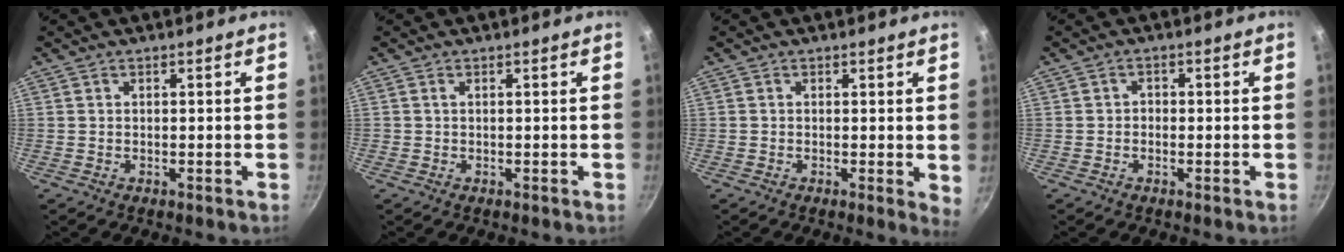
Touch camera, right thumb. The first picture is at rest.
{"total": 0.0}
{"total": 2.8, "force": [0.3, 1.0, 2.6], "torque": [-0.030, -0.006, 0.000]}
{"total": 1.3, "force": [-0.5, 1.1, 0.6], "torque": [-0.006, 0.007, -0.011]}